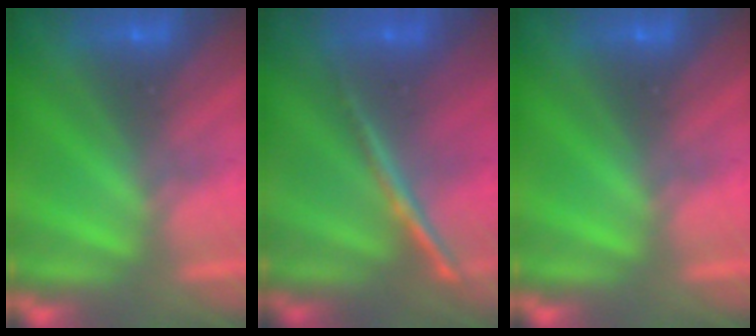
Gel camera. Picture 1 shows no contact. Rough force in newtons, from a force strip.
{"total": 1.8}
{"total": 0.0}